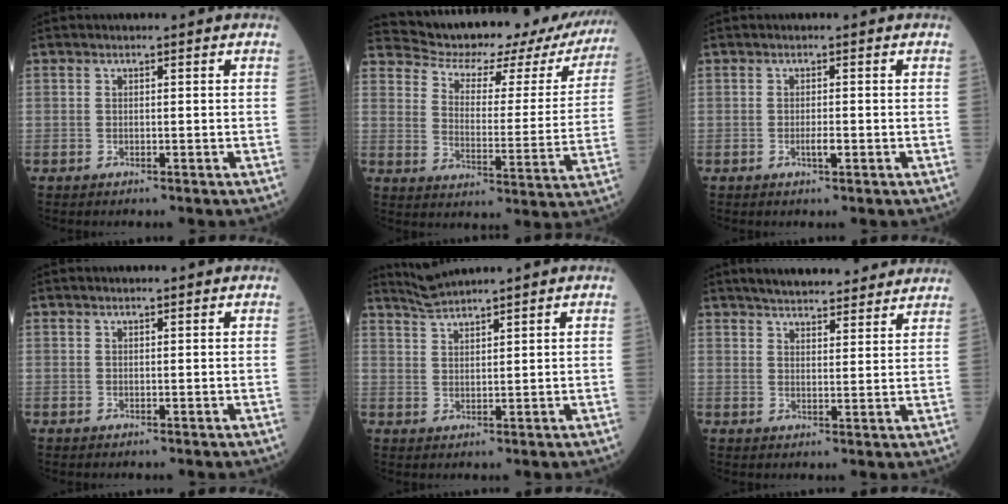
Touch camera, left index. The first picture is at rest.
{"total": 21.8, "force": [20.2, 5.8, 6.0], "torque": [-0.077, -0.047, 0.242]}
{"total": 1.3, "force": [-0.6, 0.2, 1.1], "torque": [-0.021, -0.007, -0.013]}
{"total": 1.3, "force": [1.1, 0.1, 0.5], "torque": [-0.006, 0.015, 0.016]}
{"total": 3.3, "force": [3.1, -1.1, 0.3], "torque": [-0.014, 0.002, 0.071]}
{"total": 14.9, "force": [13.6, 2.8, 5.6], "torque": [-0.071, 0.025, 0.181]}